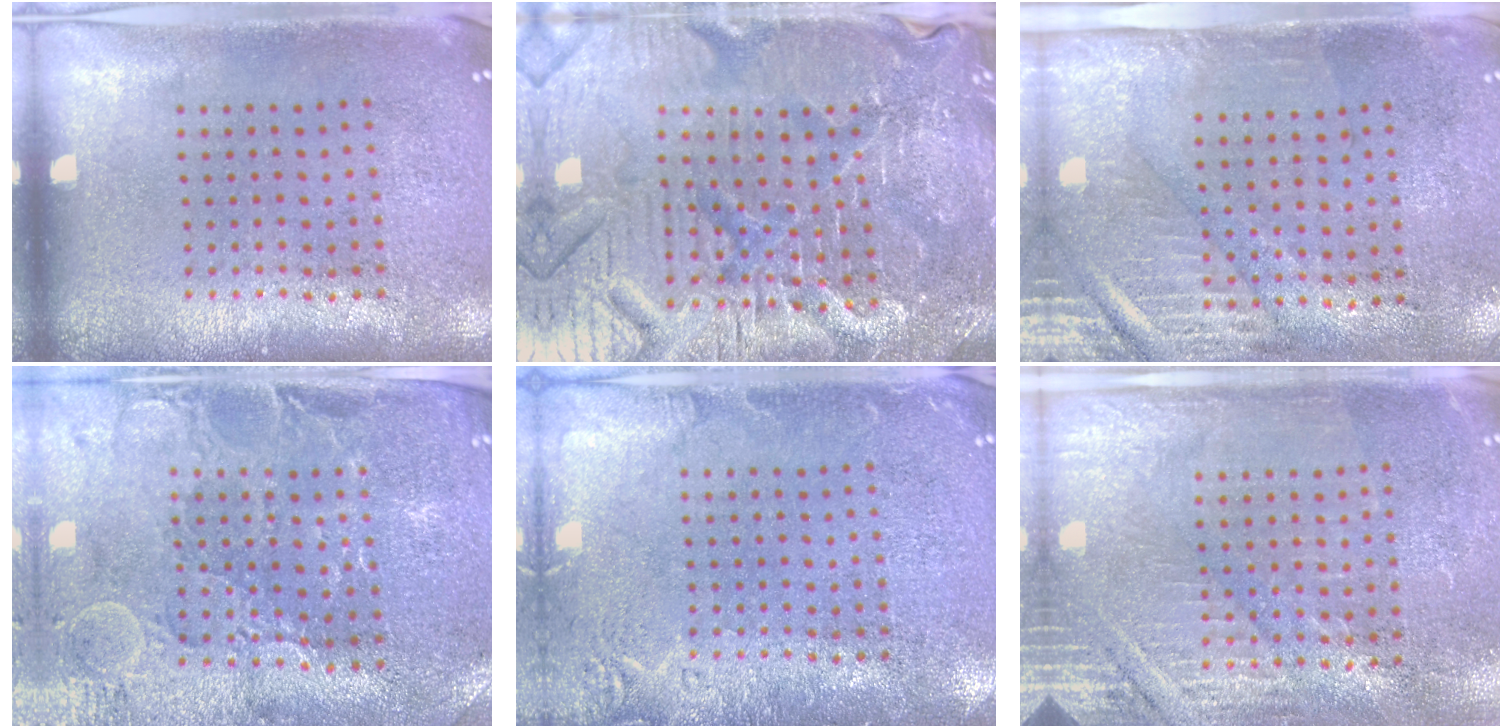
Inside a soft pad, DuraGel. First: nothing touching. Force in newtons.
{"total": 5.3, "press": 5.1, "slide": 1.4}
{"total": 3.0, "press": 2.4, "slide": 1.6}
{"total": 1.3, "press": 1.3, "slide": 0.4}
{"total": 2.4, "press": 2.4, "slide": 0.4}
{"total": 2.9, "press": 2.9, "slide": 0.4}